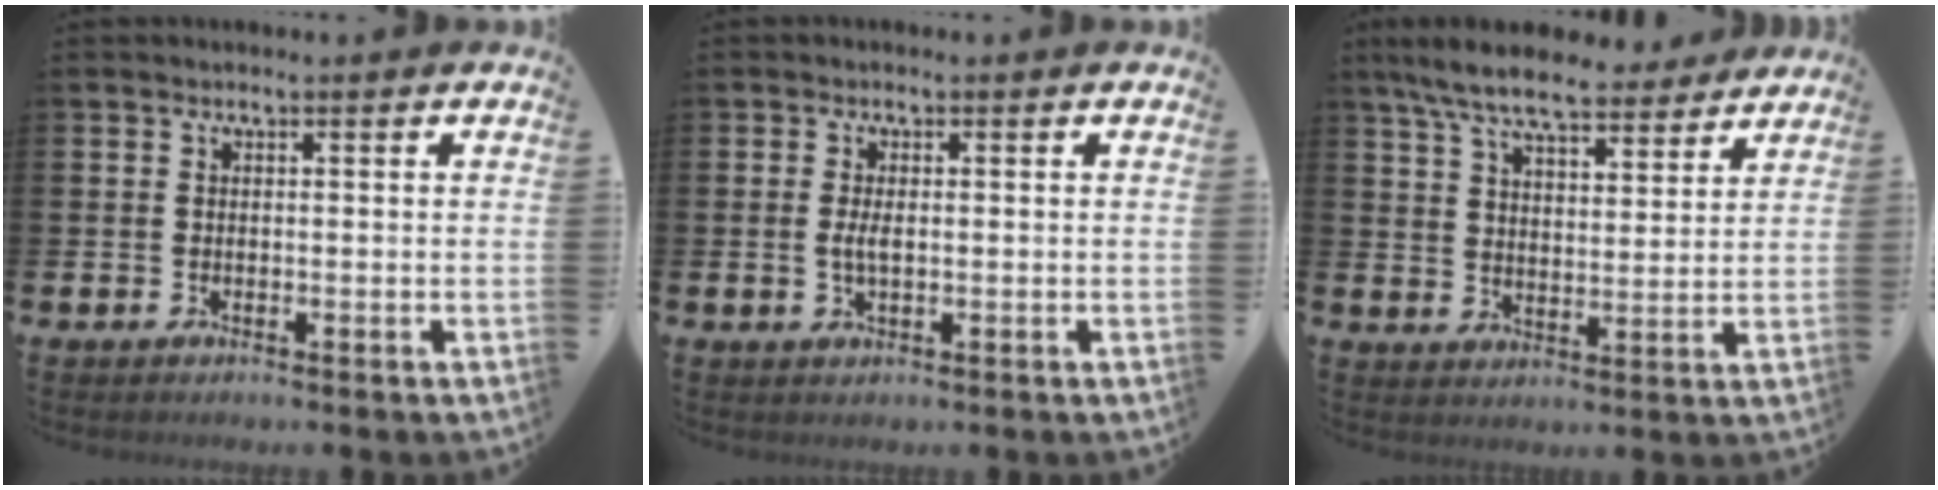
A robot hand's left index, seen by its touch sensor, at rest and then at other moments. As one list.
[{"total": 2.1, "force": [0.0, 0.8, 2.0], "torque": [-0.036, 0.002, -0.002]}, {"total": 8.6, "force": [7.8, 1.9, 3.0], "torque": [-0.085, -0.035, 0.140]}]